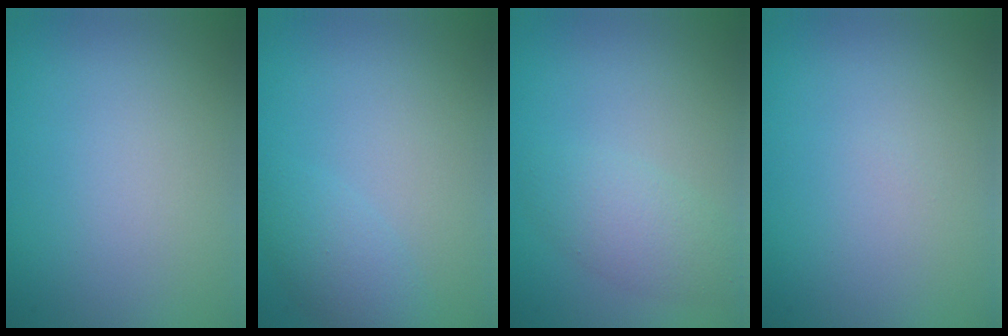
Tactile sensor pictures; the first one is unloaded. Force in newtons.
{"total": 2.3, "press": 2.3, "slide": 0.2}
{"total": 2.7, "press": 2.7, "slide": 0.0}
{"total": 0.0}